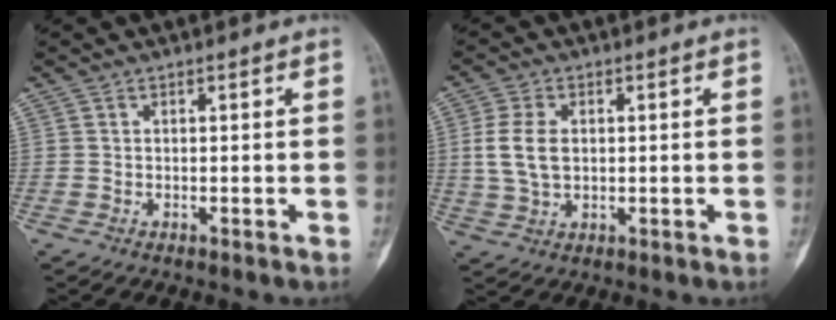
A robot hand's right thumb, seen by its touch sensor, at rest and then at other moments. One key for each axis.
{"total": 7.1, "fx": 0.8, "fy": 4.6, "fz": 5.4, "tx": -0.112, "ty": 0.002, "tz": 0.019}